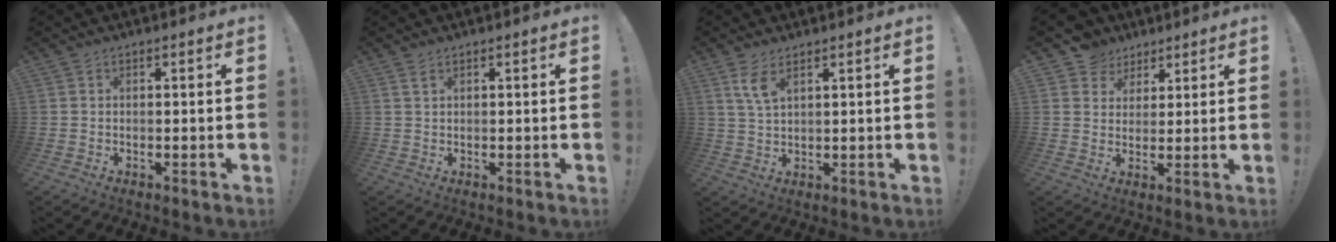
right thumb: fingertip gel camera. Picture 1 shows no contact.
{"total": 1.7, "force": [1.0, 0.6, 1.2], "torque": [-0.026, 0.001, 0.018]}
{"total": 5.2, "force": [3.0, 1.7, 3.8], "torque": [-0.063, -0.014, 0.053]}
{"total": 7.3, "force": [4.2, 5.9, 0.7], "torque": [-0.006, -0.027, 0.086]}